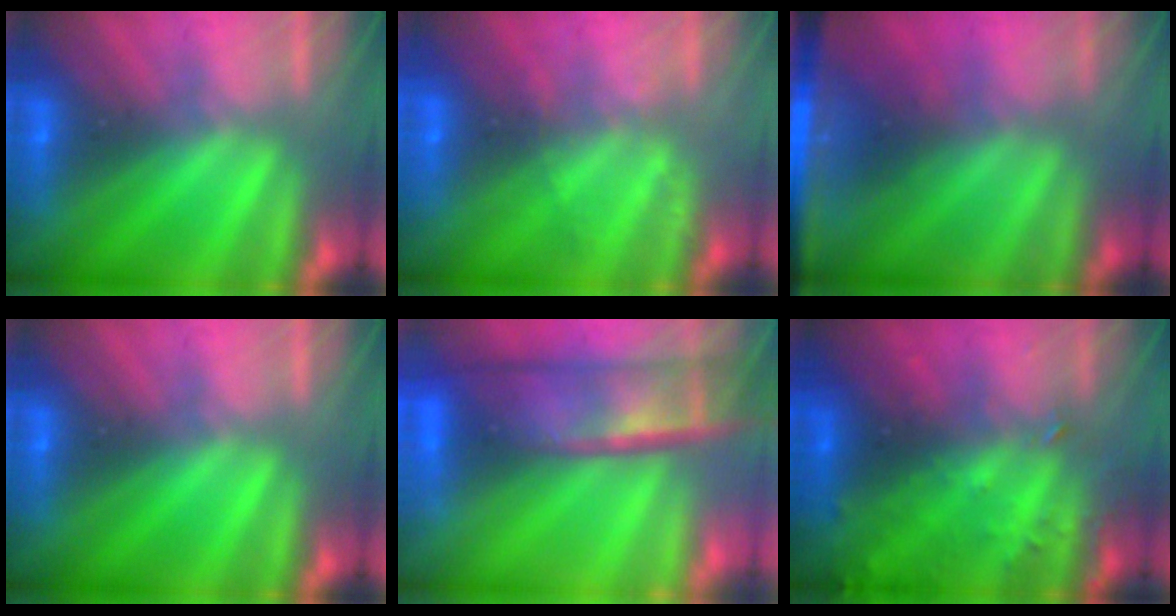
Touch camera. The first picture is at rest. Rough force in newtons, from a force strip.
{"total": 2.2}
{"total": 4.5}
{"total": 0.0}
{"total": 5.5}
{"total": 7.9}